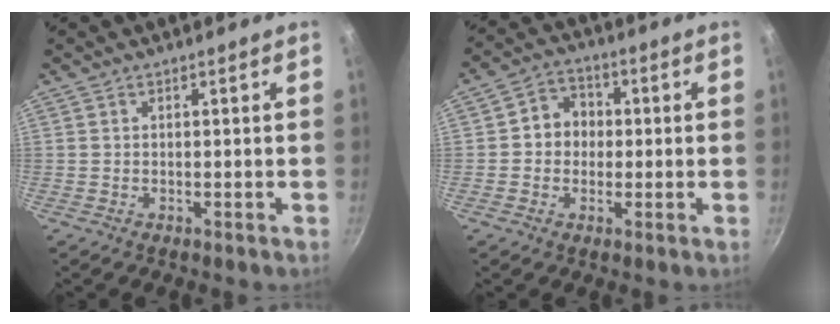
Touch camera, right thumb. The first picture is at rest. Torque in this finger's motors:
{"motor_torque": [-0.42, 0.52, 0.11, -0.10, 0.05]}